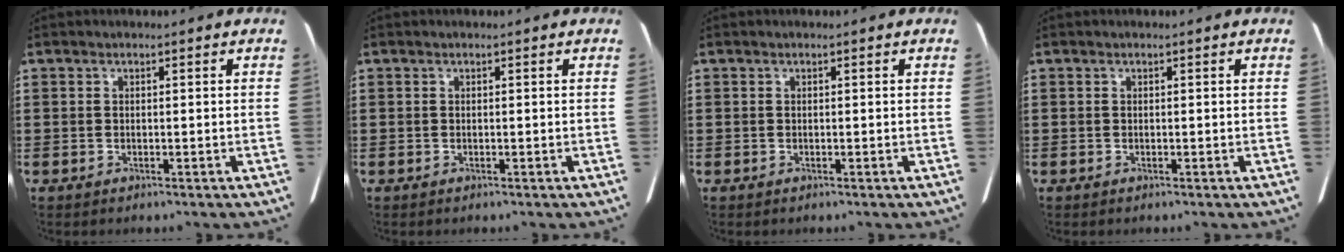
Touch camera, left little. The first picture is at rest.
{"total": 0.0}
{"total": 0.0}
{"total": 0.0}